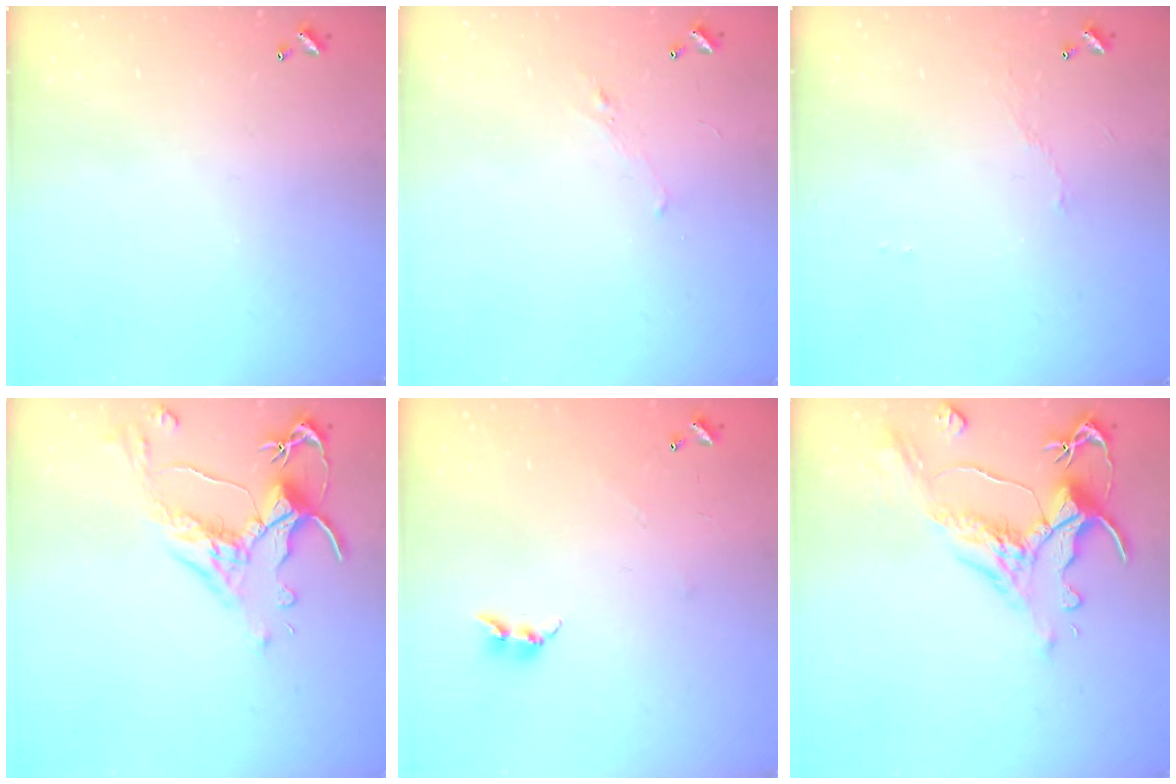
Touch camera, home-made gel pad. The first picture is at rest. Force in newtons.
{"total": 0.7, "press": 0.2, "slide": 0.6}
{"total": 2.9, "press": 2.8, "slide": 0.6}
{"total": 2.5, "press": 2.1, "slide": 1.2}
{"total": 5.6, "press": 5.6, "slide": 0.2}
{"total": 1.6, "press": 0.4, "slide": 1.6}